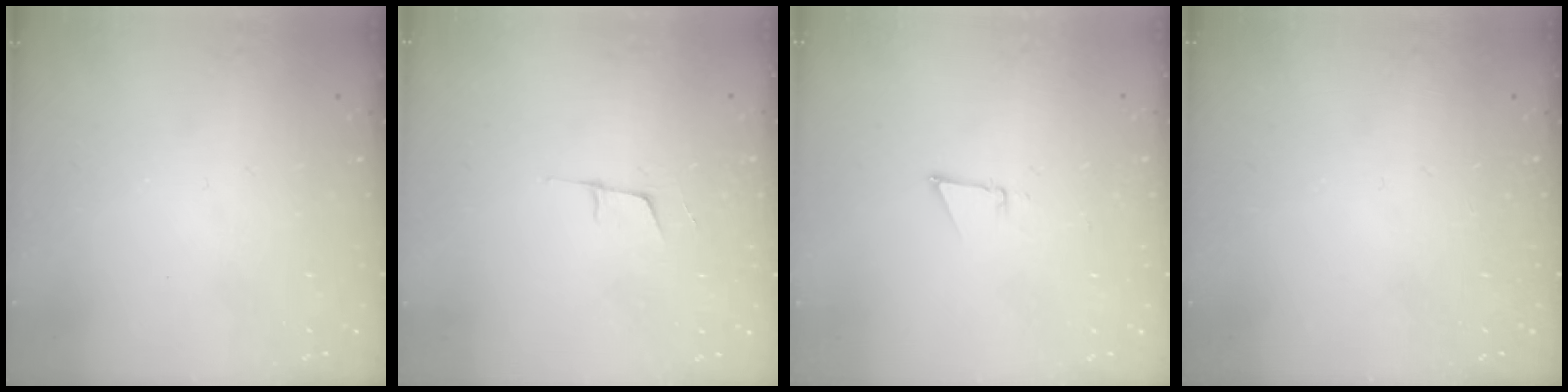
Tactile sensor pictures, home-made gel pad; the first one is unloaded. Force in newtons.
{"total": 5.1, "press": 4.3, "slide": 2.6}
{"total": 3.0, "press": 2.9, "slide": 0.8}
{"total": 0.0}